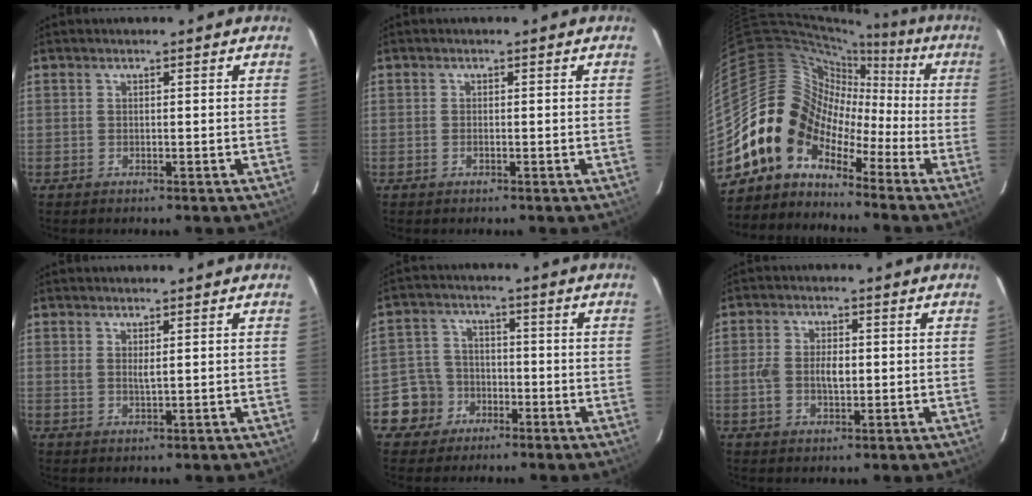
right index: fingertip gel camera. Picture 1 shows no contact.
{"total": 0.5, "force": [-0.2, 0.2, 0.4], "torque": [-0.008, 0.000, -0.005]}
{"total": 11.7, "force": [-6.5, 9.4, 2.7], "torque": [-0.050, 0.039, -0.142]}
{"total": 1.6, "force": [0.6, 0.3, 1.4], "torque": [-0.023, -0.002, 0.011]}
{"total": 7.0, "force": [-3.4, 6.1, 0.6], "torque": [-0.035, 0.028, -0.058]}
{"total": 5.4, "force": [-0.5, 3.2, 4.3], "torque": [-0.084, 0.004, -0.010]}